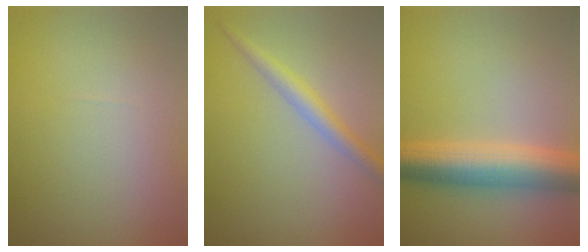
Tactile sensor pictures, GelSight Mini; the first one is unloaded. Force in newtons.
{"total": 2.5, "press": 2.5, "slide": 0.0}
{"total": 7.0, "press": 7.0, "slide": 0.1}